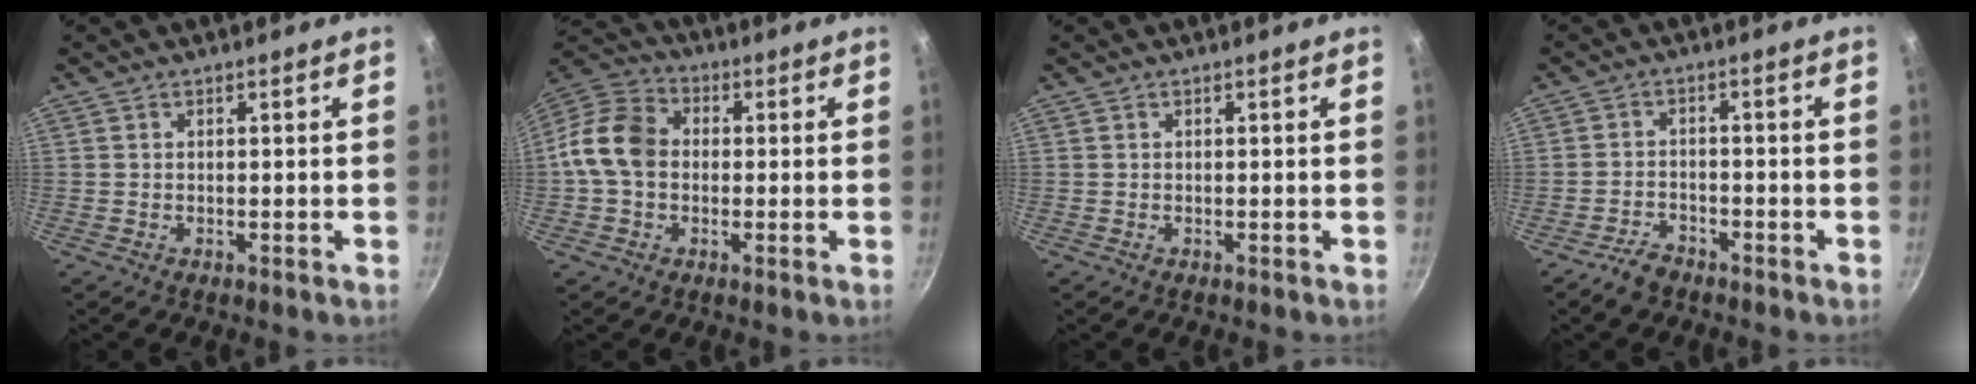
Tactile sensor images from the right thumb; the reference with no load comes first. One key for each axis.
{"total": 11.2, "fx": -0.3, "fy": 8.7, "fz": 7.1, "tx": -0.107, "ty": 0.027, "tz": -0.026}
{"total": 0.0}
{"total": 3.9, "fx": -3.1, "fy": 1.9, "fz": 1.4, "tx": -0.020, "ty": 0.031, "tz": -0.053}